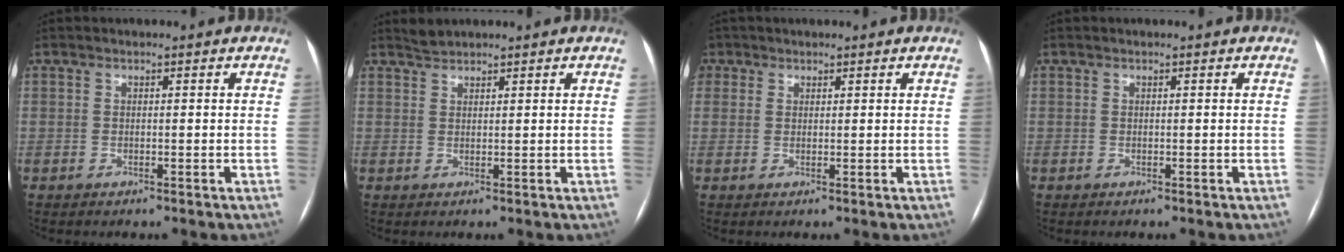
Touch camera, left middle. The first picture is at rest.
{"total": 1.5, "force": [1.5, 0.1, 0.0], "torque": [-0.007, 0.006, 0.033]}
{"total": 2.8, "force": [1.3, 2.4, 0.3], "torque": [0.003, 0.008, 0.022]}
{"total": 0.0}